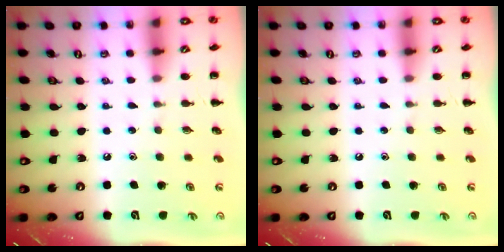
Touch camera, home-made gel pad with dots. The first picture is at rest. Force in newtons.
{"total": 0.0}